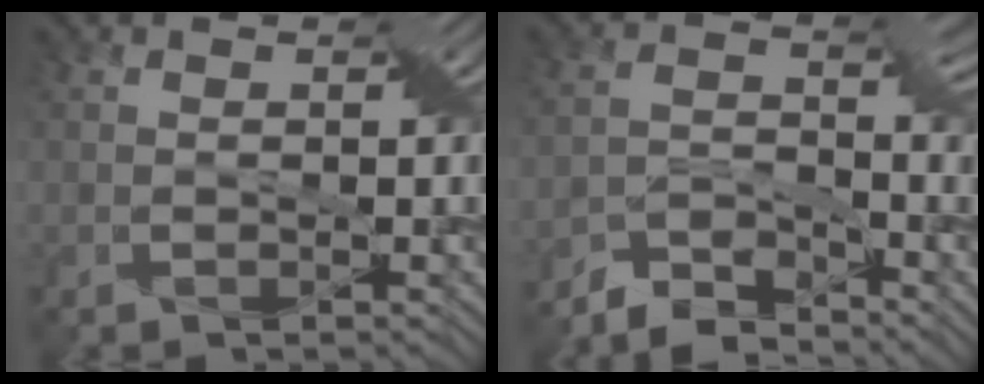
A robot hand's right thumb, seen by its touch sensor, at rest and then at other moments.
{"total": 5.3, "force": [-5.0, 1.0, 1.4], "torque": [-0.044, -0.006, -0.099]}